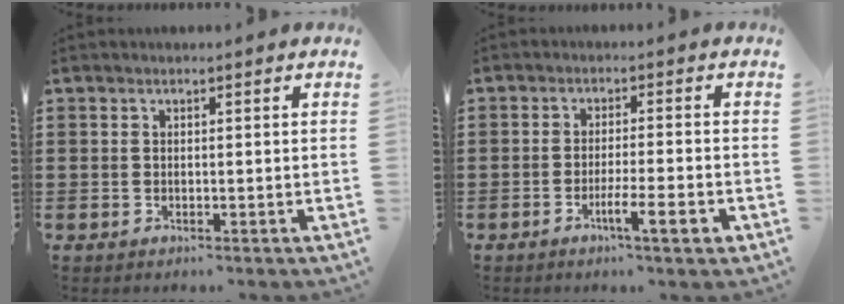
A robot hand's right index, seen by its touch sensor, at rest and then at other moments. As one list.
[{"total": 5.8, "force": [-2.8, 0.6, 5.0], "torque": [-0.078, -0.007, -0.044]}]